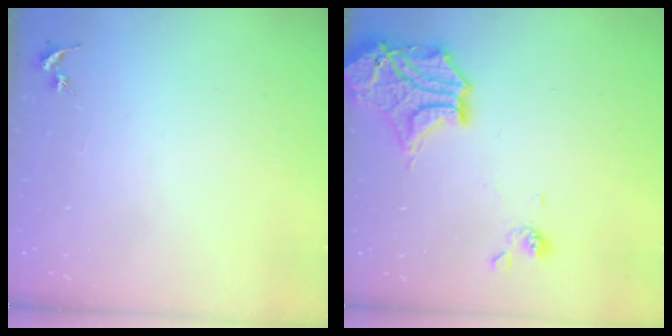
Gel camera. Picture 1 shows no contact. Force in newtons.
{"total": 16.4, "press": 16.1, "slide": 3.1}